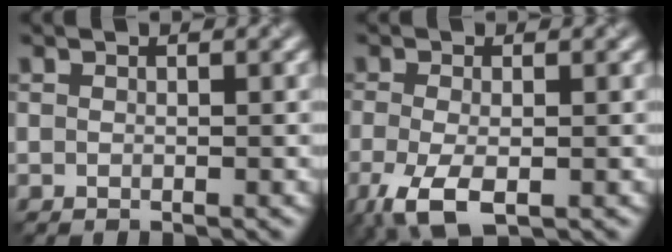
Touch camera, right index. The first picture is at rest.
{"total": 5.1, "force": [-2.1, 2.2, 4.1], "torque": [-0.096, -0.012, -0.041]}